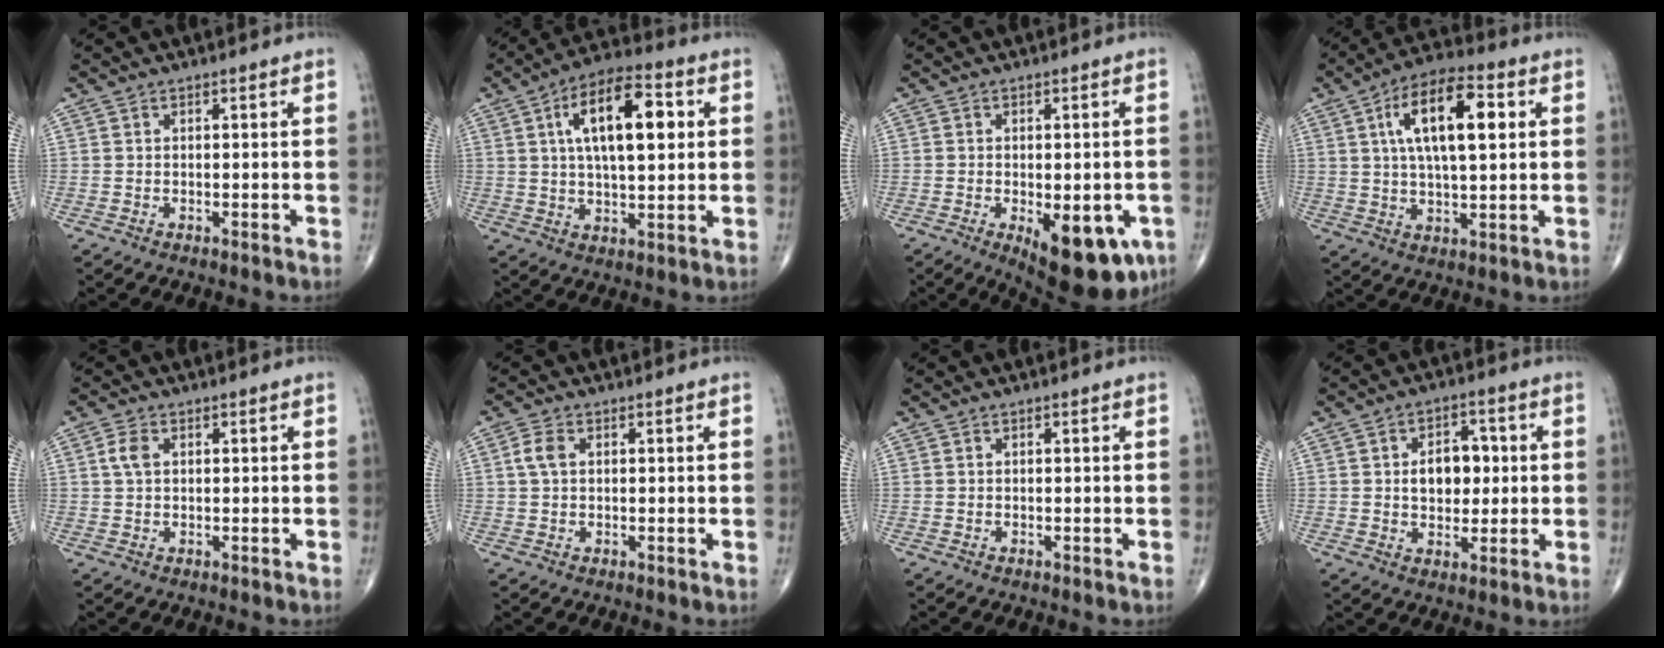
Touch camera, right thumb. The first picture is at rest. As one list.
[{"total": 15.6, "force": [3.9, 6.7, 13.5], "torque": [-0.212, 0.007, 0.059]}, {"total": 14.6, "force": [-5.4, 6.4, 12.0], "torque": [-0.122, -0.005, -0.056]}, {"total": 14.9, "force": [3.9, 5.9, 13.0], "torque": [-0.217, 0.008, 0.061]}, {"total": 3.0, "force": [0.8, 1.8, 2.2], "torque": [-0.049, 0.006, 0.013]}, {"total": 3.0, "force": [0.7, 1.9, 2.2], "torque": [-0.053, 0.007, 0.011]}, {"total": 0.0}, {"total": 8.3, "force": [0.8, 5.6, 6.1], "torque": [-0.060, 0.007, 0.012]}]